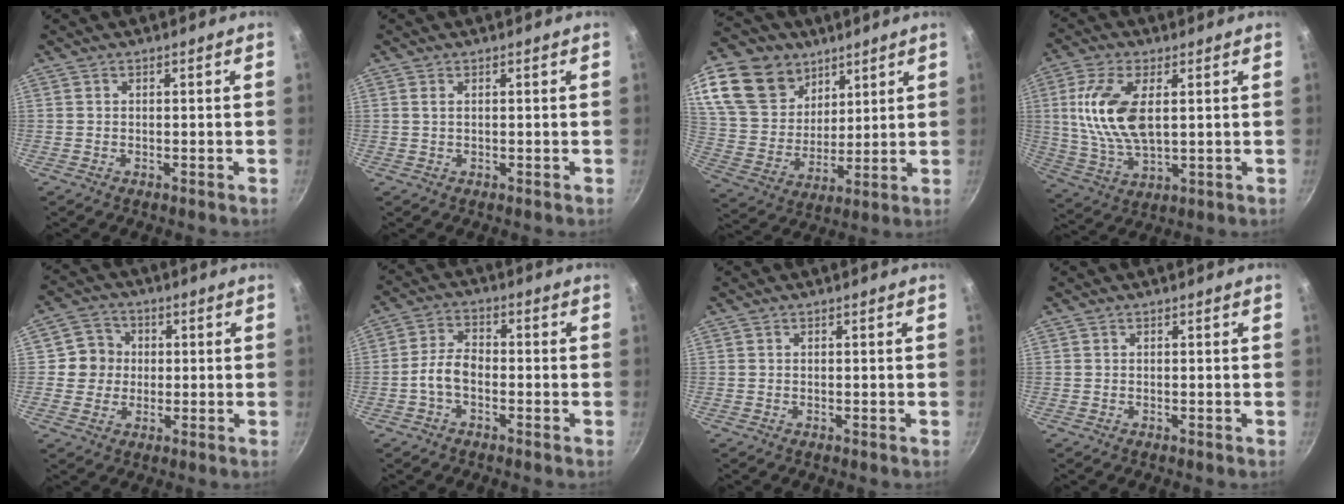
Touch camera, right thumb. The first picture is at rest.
{"total": 0.8, "force": [0.3, 0.3, 0.6], "torque": [-0.012, 0.001, 0.004]}
{"total": 21.6, "force": [11.6, 15.4, 9.8], "torque": [-0.182, -0.044, 0.219]}
{"total": 13.3, "force": [2.5, 6.6, 11.3], "torque": [-0.223, -0.007, 0.051]}
{"total": 6.5, "force": [0.6, 6.2, 1.7], "torque": [0.012, 0.006, -0.004]}
{"total": 5.3, "force": [-1.9, 3.0, 3.9], "torque": [-0.072, 0.027, -0.045]}
{"total": 0.0}
{"total": 0.0}